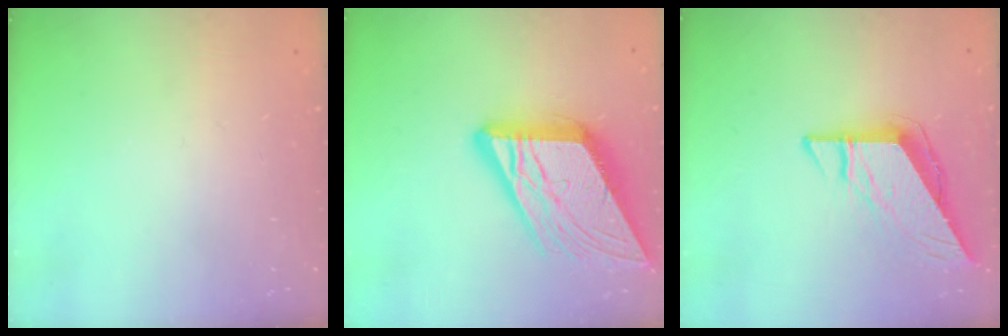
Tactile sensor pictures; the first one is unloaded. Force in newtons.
{"total": 18.7, "press": 18.6, "slide": 2.1}
{"total": 8.8, "press": 8.7, "slide": 0.8}